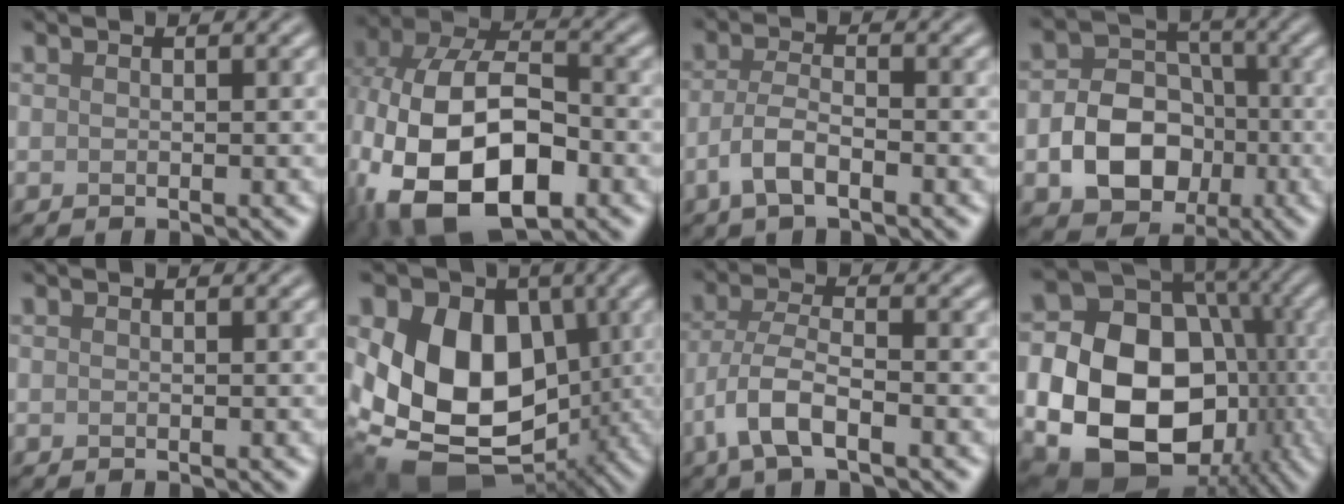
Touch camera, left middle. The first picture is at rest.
{"total": 16.7, "force": [-4.6, 10.5, 12.1], "torque": [-0.236, -0.015, -0.074]}
{"total": 3.3, "force": [-1.6, 1.2, 2.6], "torque": [-0.057, 0.001, -0.036]}
{"total": 7.3, "force": [-2.1, 5.7, 4.1], "torque": [-0.064, -0.006, -0.039]}
{"total": 0.0}
{"total": 15.3, "force": [0.2, 11.4, 10.2], "torque": [-0.151, 0.000, -0.004]}
{"total": 5.2, "force": [-2.5, 2.0, 4.1], "torque": [-0.088, -0.001, -0.055]}
{"total": 19.3, "force": [-3.0, 15.8, 10.7], "torque": [-0.184, -0.039, -0.058]}